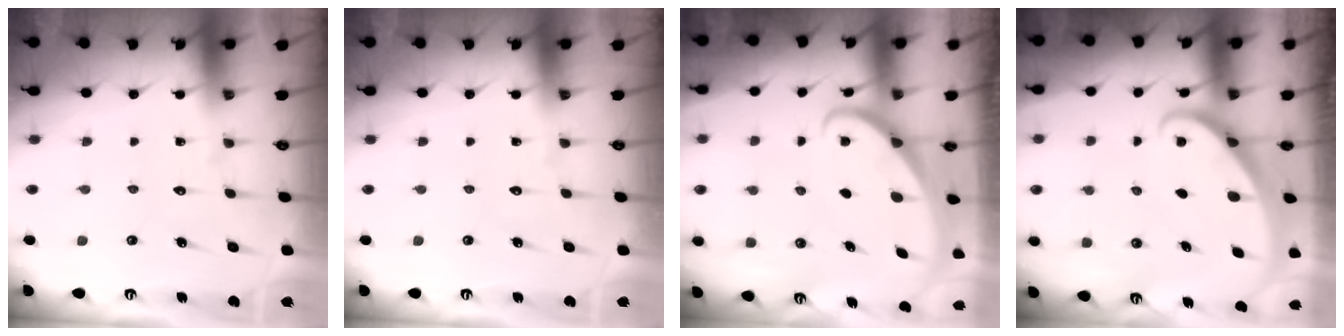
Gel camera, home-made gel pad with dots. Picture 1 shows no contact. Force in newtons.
{"total": 0.0}
{"total": 1.5, "press": 1.5, "slide": 0.1}
{"total": 1.3, "press": 1.3, "slide": 0.1}